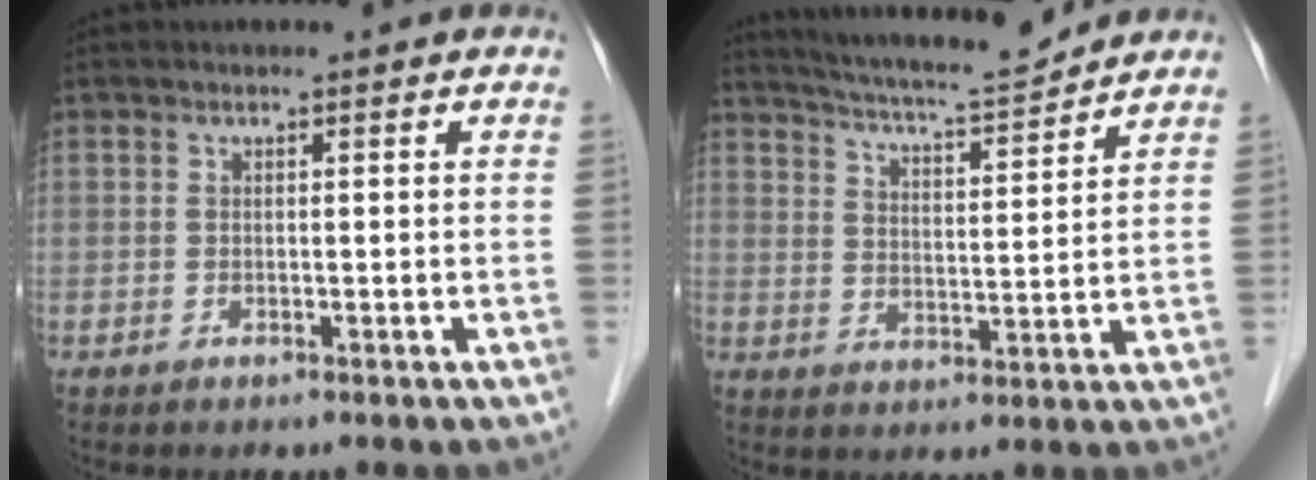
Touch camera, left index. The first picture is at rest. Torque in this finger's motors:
{"motor_torque": [0.87, -1.06, 0.10, 0.03]}